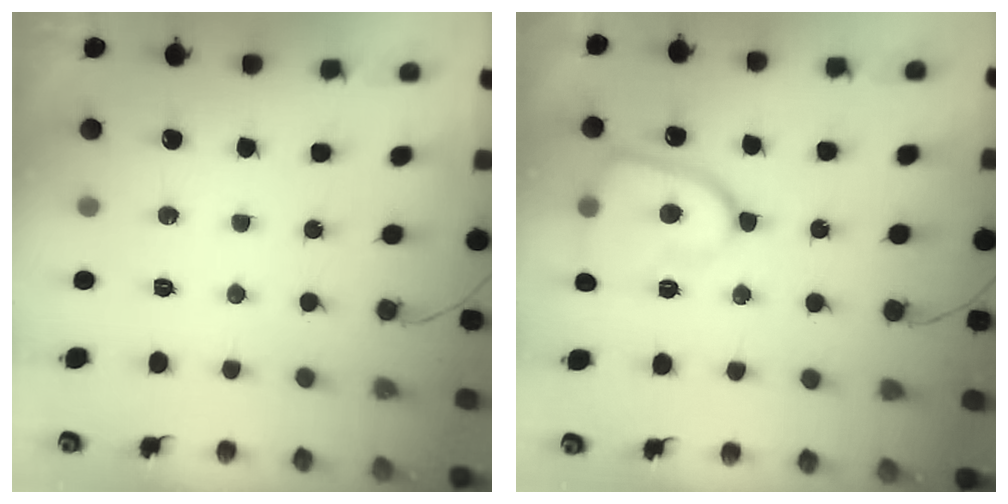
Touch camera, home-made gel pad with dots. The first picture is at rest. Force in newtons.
{"total": 13.7, "press": 13.6, "slide": 1.4}